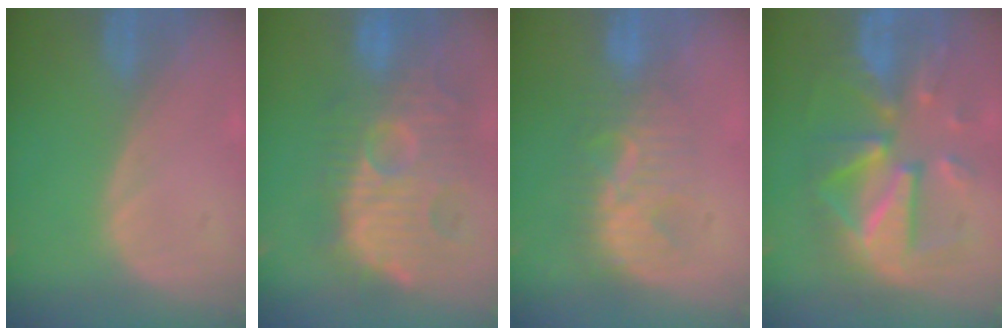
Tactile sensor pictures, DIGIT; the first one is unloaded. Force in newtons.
{"total": 13.1, "press": 12.3, "slide": 4.4}
{"total": 7.7, "press": 7.4, "slide": 2.3}
{"total": 11.8, "press": 11.8, "slide": 1.2}